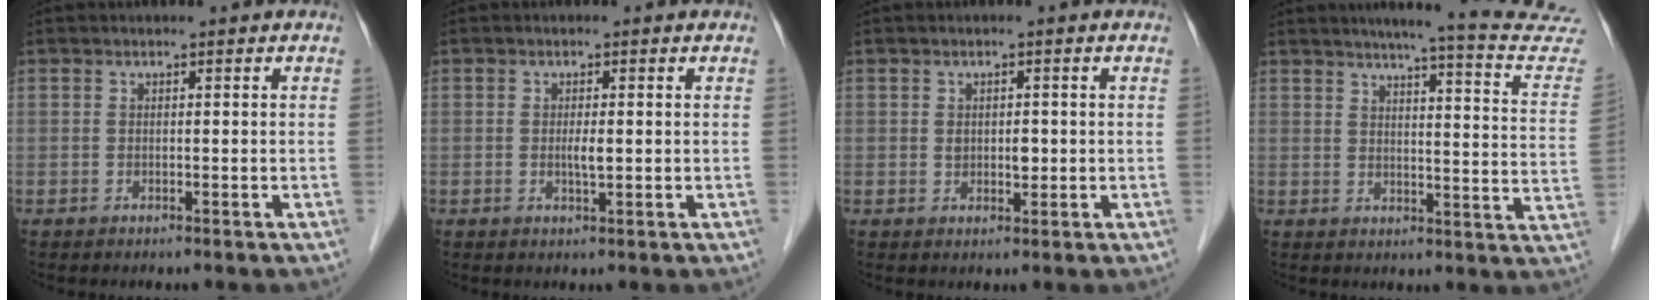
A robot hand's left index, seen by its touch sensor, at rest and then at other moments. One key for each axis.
{"total": 1.8, "fx": -0.1, "fy": 0.3, "fz": 1.7, "tx": -0.035, "ty": -0.002, "tz": 0.000}
{"total": 2.1, "fx": 0.1, "fy": 1.3, "fz": 1.6, "tx": -0.025, "ty": -0.001, "tz": 0.004}
{"total": 19.5, "fx": 18.1, "fy": -0.3, "fz": 7.2, "tx": -0.085, "ty": -0.082, "tz": 0.195}